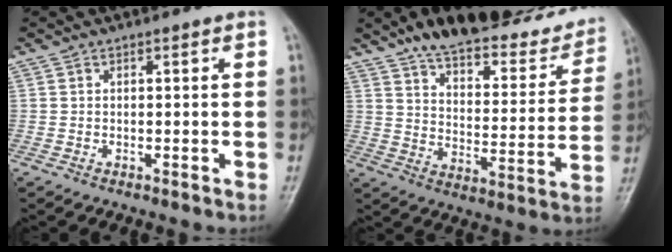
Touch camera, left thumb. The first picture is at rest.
{"total": 24.6, "force": [19.4, 8.5, 12.6], "torque": [-0.145, -0.071, 0.271]}